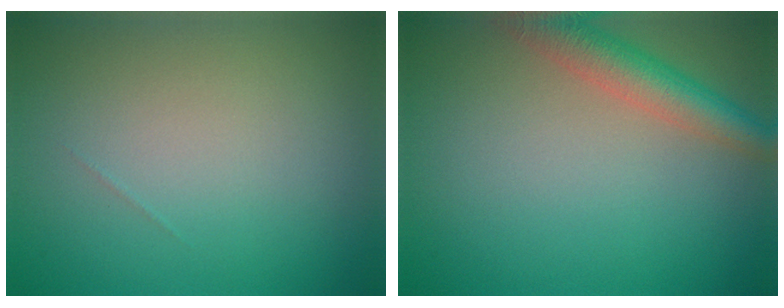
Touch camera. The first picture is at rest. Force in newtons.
{"total": 4.5, "press": 4.4, "slide": 0.3}